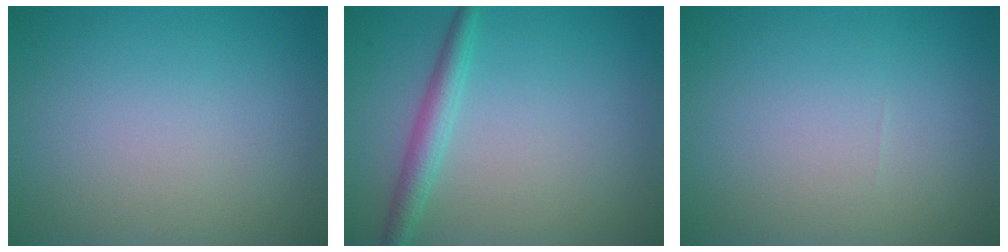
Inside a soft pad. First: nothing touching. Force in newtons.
{"total": 2.3, "press": 2.3, "slide": 0.1}
{"total": 0.0}